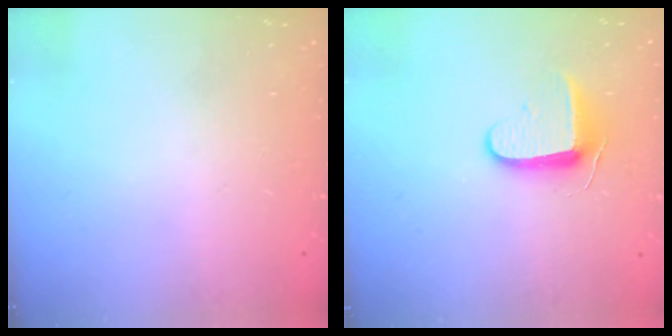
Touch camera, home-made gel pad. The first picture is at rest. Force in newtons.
{"total": 9.3, "press": 9.2, "slide": 1.5}